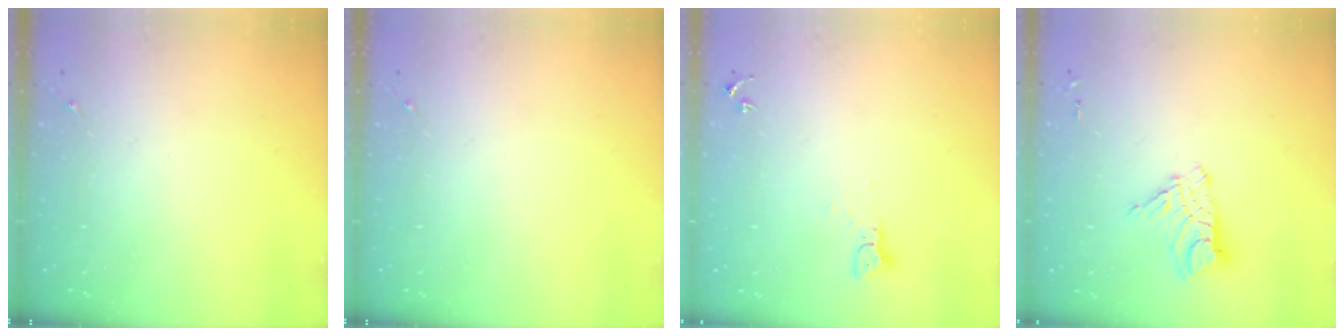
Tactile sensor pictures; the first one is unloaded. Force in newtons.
{"total": 0.0}
{"total": 3.3, "press": 3.3, "slide": 0.1}
{"total": 11.0, "press": 10.9, "slide": 1.0}